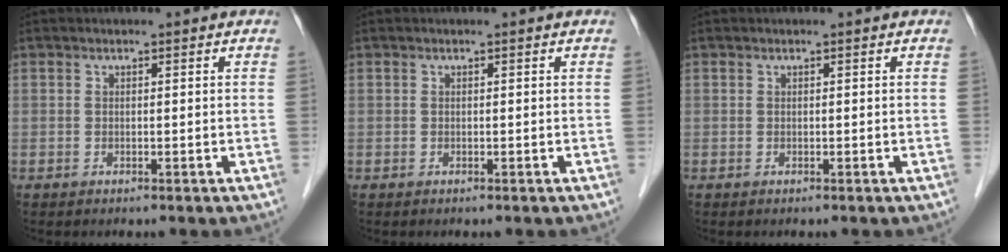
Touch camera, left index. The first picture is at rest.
{"total": 0.0}
{"total": 0.0}